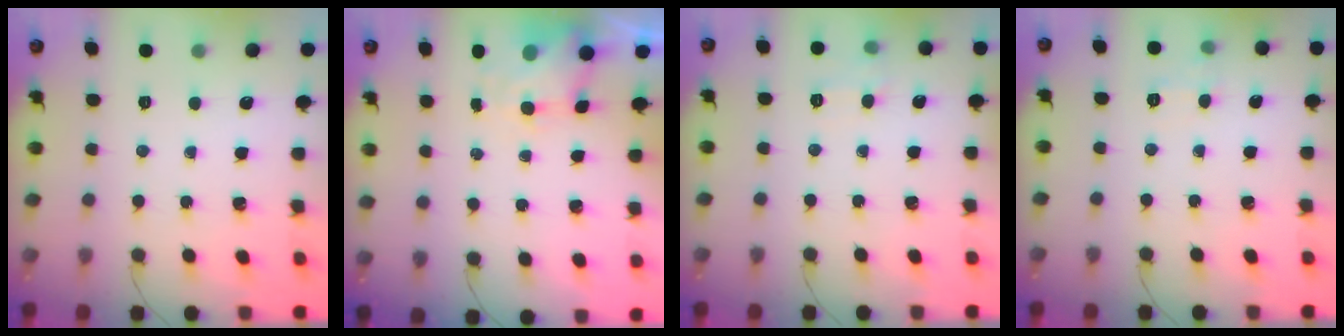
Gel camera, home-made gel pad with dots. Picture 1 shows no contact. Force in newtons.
{"total": 4.4, "press": 4.3, "slide": 1.0}
{"total": 7.2, "press": 7.0, "slide": 1.9}
{"total": 5.8, "press": 5.7, "slide": 1.4}